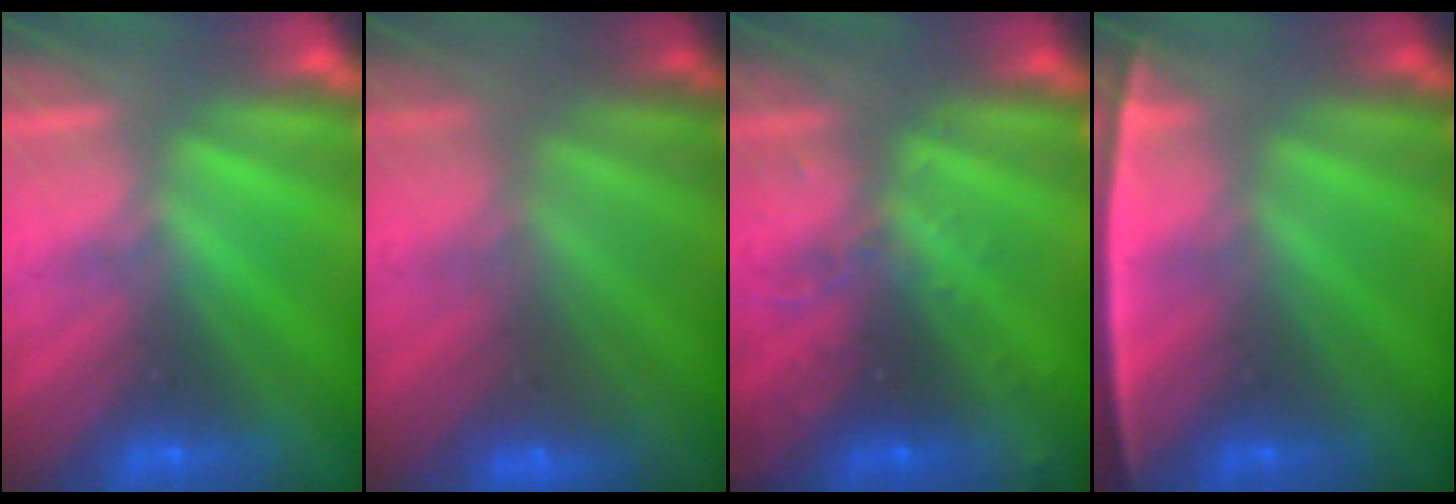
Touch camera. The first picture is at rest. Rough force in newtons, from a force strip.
{"total": 2.4}
{"total": 2.9}
{"total": 2.4}